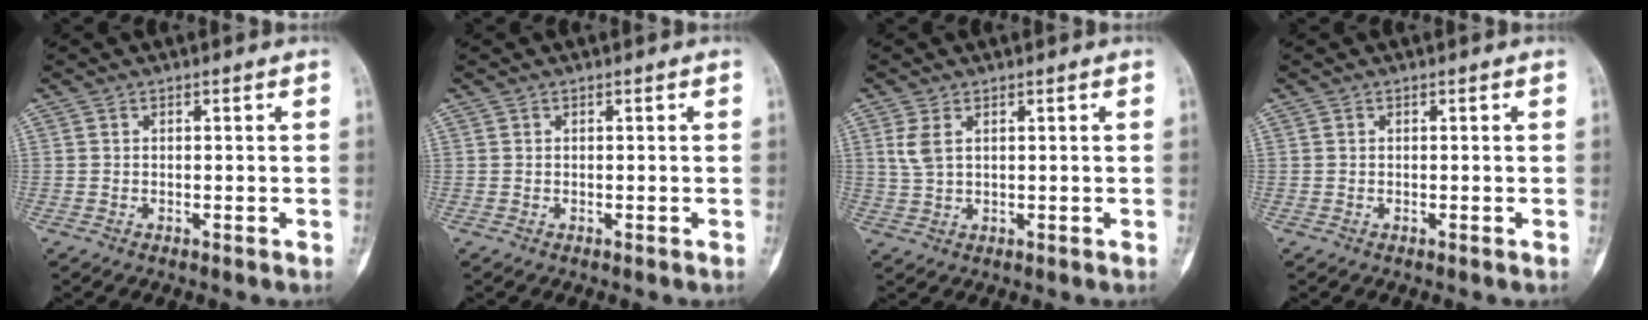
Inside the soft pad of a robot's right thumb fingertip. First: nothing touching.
{"total": 0.0}
{"total": 3.3, "force": [1.2, 1.6, 2.6], "torque": [-0.064, 0.003, 0.033]}
{"total": 0.0}